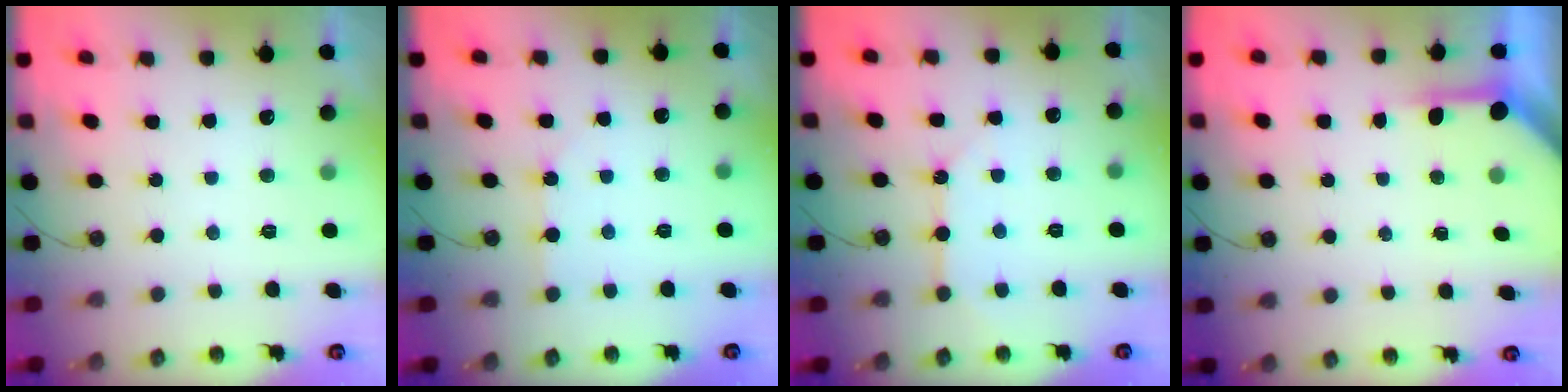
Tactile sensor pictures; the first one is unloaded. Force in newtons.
{"total": 2.7, "press": 2.7, "slide": 0.5}
{"total": 6.6, "press": 6.6, "slide": 0.7}
{"total": 4.0, "press": 4.0, "slide": 0.5}